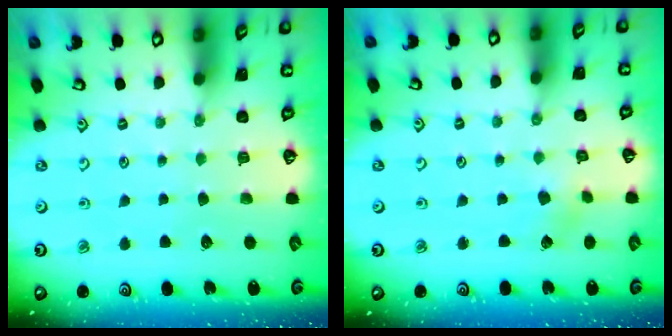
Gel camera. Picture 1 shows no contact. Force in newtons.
{"total": 2.2, "press": 2.2, "slide": 0.3}